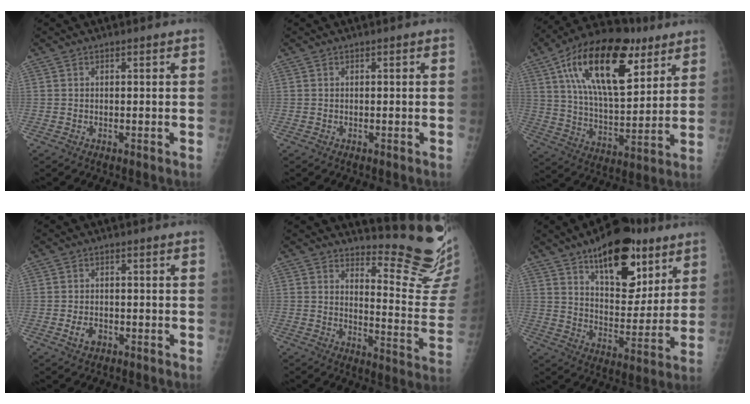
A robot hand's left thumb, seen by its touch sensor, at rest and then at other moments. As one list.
[{"total": 0.0}, {"total": 23.9, "force": [11.3, 11.1, 18.0], "torque": [-0.279, -0.026, 0.190]}, {"total": 2.6, "force": [-1.0, 1.8, 1.6], "torque": [-0.026, 0.003, -0.014]}, {"total": 15.2, "force": [14.5, 1.2, 4.3], "torque": [-0.034, -0.194, 0.168]}, {"total": 19.5, "force": [11.4, 9.3, 12.7], "torque": [-0.137, -0.058, 0.177]}]